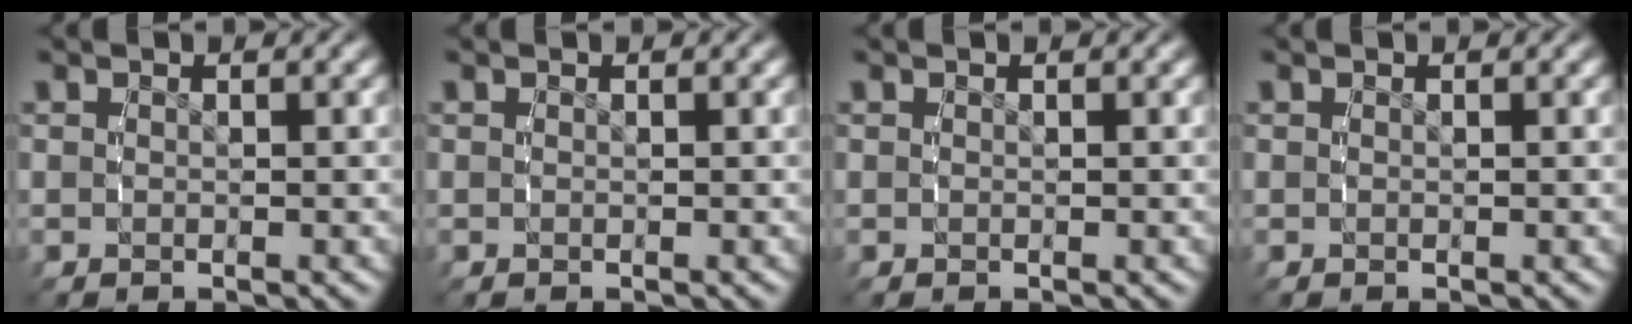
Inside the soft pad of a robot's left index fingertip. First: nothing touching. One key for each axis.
{"total": 0.0}
{"total": 0.0}
{"total": 0.0}